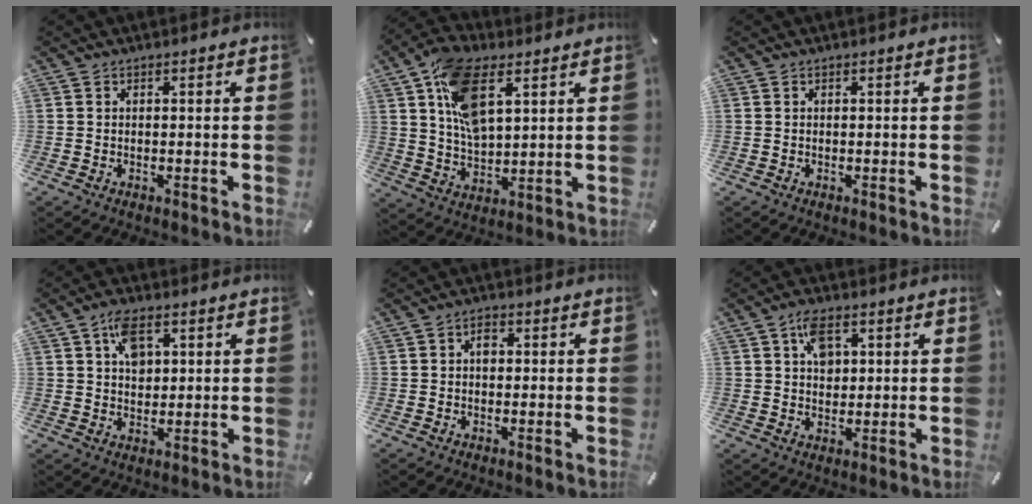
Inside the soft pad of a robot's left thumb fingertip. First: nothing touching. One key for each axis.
{"total": 13.5, "fx": 5.8, "fy": 7.3, "fz": 9.7, "tx": -0.193, "ty": -0.011, "tz": 0.103}
{"total": 0.0}
{"total": 6.4, "fx": 2.4, "fy": 4.3, "fz": 4.0, "tx": -0.065, "ty": 0.001, "tz": 0.040}
{"total": 2.1, "fx": 0.2, "fy": 1.5, "fz": 1.5, "tx": -0.022, "ty": 0.004, "tz": -0.001}
{"total": 5.9, "fx": 2.1, "fy": 4.2, "fz": 3.6, "tx": -0.056, "ty": 0.001, "tz": 0.033}